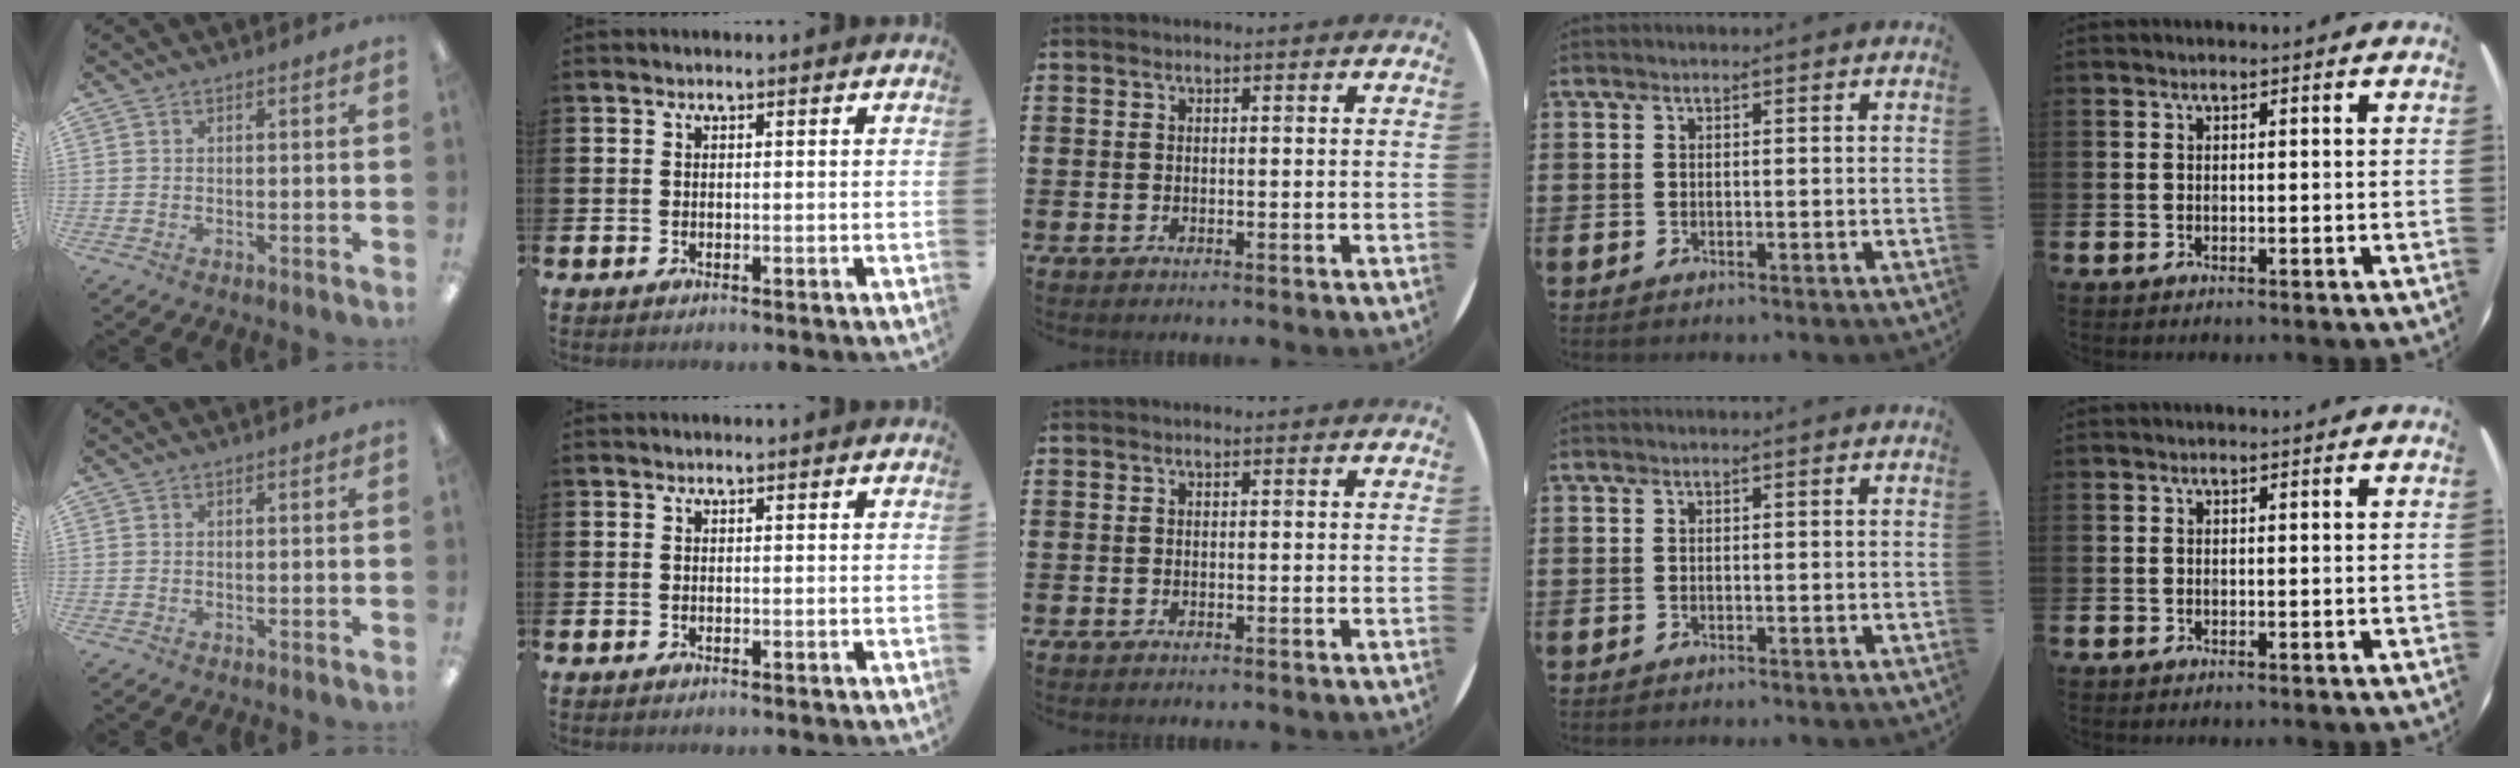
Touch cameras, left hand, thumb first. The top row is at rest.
{}